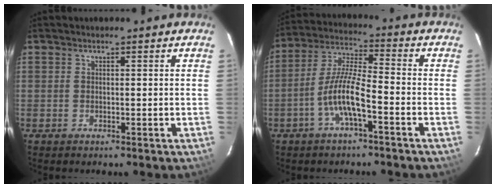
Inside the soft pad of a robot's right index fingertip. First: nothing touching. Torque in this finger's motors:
{"motor_torque": [0.39, -0.24, 0.66, 0.20]}